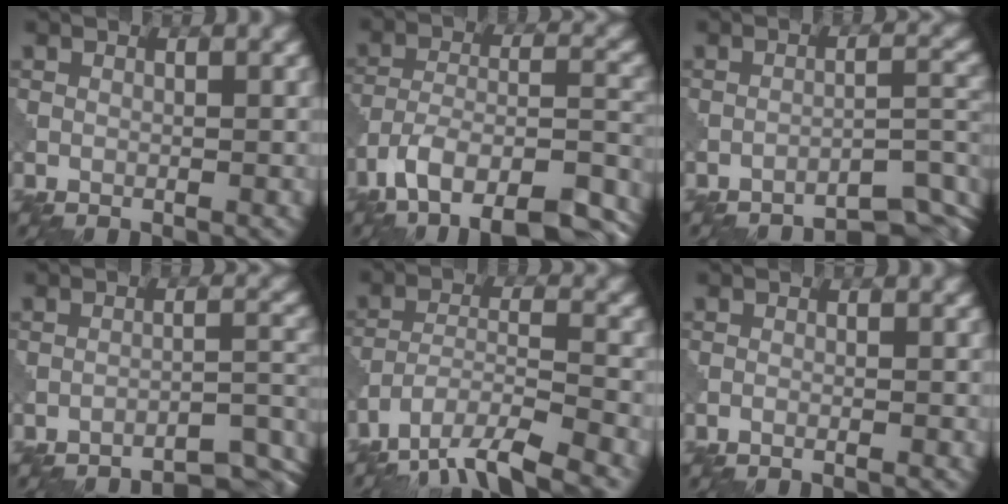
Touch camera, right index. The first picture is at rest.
{"total": 14.6, "force": [-11.3, 5.4, 7.6], "torque": [-0.139, -0.006, -0.150]}
{"total": 6.8, "force": [-6.0, 1.0, 3.0], "torque": [-0.034, 0.008, -0.086]}
{"total": 6.2, "force": [-5.6, 0.9, 2.5], "torque": [-0.027, 0.006, -0.082]}
{"total": 8.3, "force": [-6.8, 1.8, 4.4], "torque": [-0.079, -0.009, -0.125]}
{"total": 1.1, "force": [-0.9, 0.2, 0.6], "torque": [-0.002, 0.002, -0.024]}